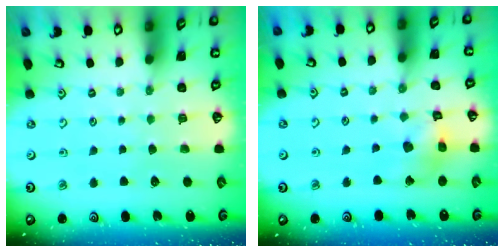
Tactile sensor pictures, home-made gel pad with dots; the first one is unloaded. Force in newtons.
{"total": 12.0, "press": 11.9, "slide": 1.4}